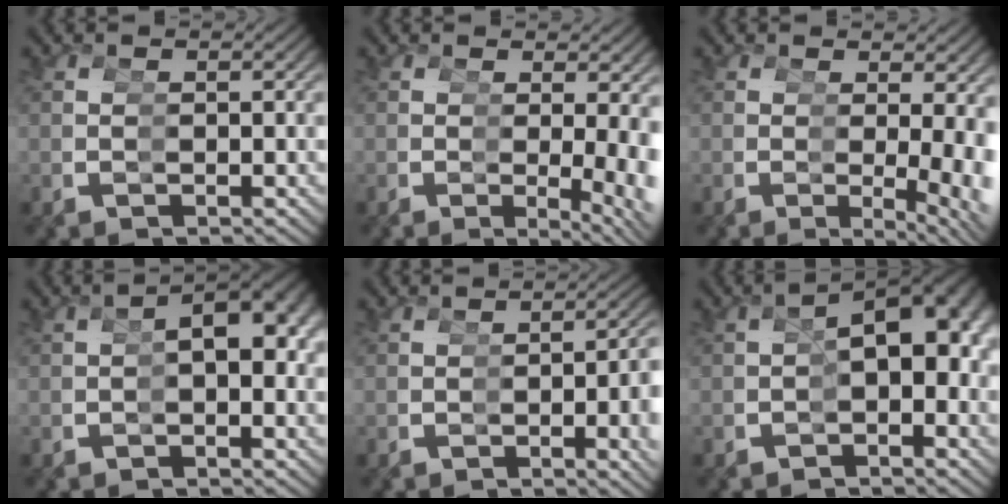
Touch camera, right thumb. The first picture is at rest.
{"total": 4.5, "force": [-0.5, 1.3, 4.3], "torque": [-0.059, -0.016, -0.007]}
{"total": 4.9, "force": [-0.6, 1.7, 4.5], "torque": [-0.062, -0.018, -0.007]}
{"total": 7.0, "force": [0.7, 4.0, 5.7], "torque": [-0.066, 0.009, -0.001]}
{"total": 4.6, "force": [-0.8, 1.1, 4.4], "torque": [-0.046, 0.006, -0.012]}
{"total": 8.9, "force": [-0.1, 5.5, 6.9], "torque": [-0.095, -0.002, -0.008]}